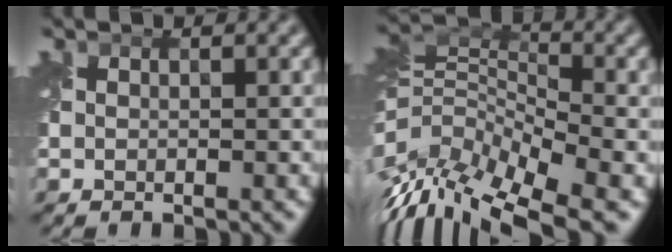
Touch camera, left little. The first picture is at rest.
{"total": 10.3, "force": [-6.6, 4.7, 6.3], "torque": [-0.137, 0.016, -0.120]}